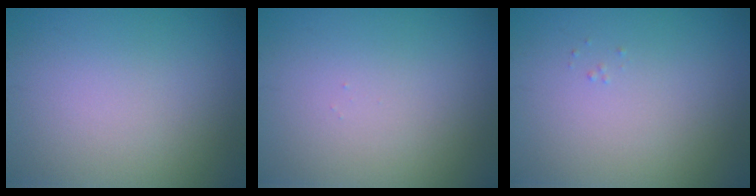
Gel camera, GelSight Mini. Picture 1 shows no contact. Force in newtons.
{"total": 0.0}
{"total": 0.0}